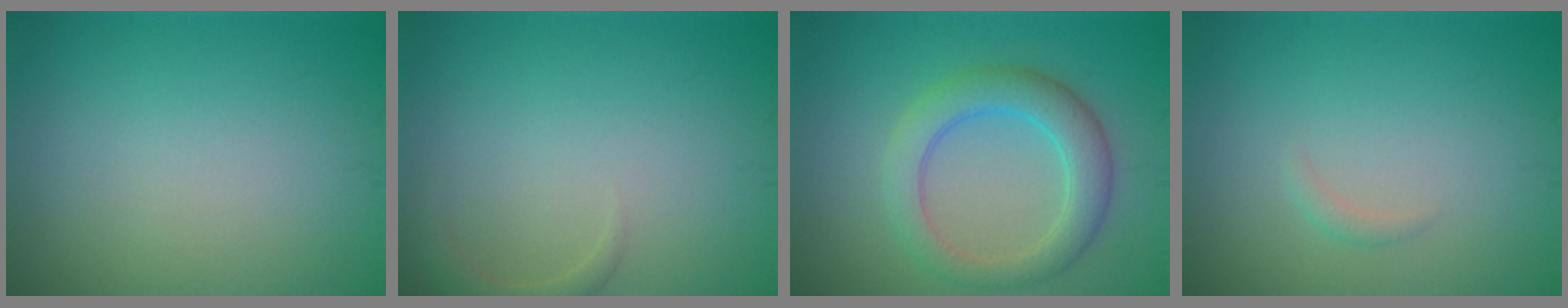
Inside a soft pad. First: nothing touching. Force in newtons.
{"total": 1.5, "press": 1.5, "slide": 0.2}
{"total": 4.6, "press": 4.6, "slide": 0.1}
{"total": 0.7, "press": 0.7, "slide": 0.0}